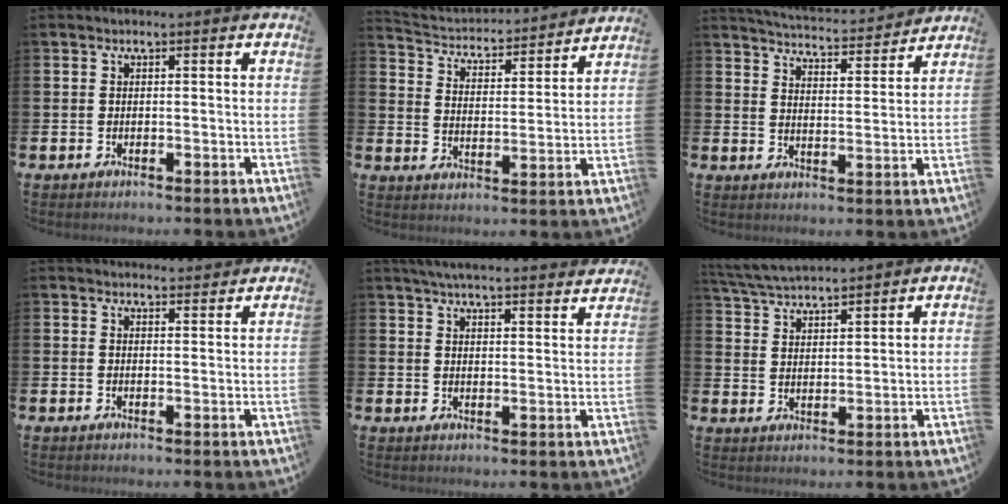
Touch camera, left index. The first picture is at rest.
{"total": 3.6, "force": [3.4, 1.0, 0.3], "torque": [-0.034, -0.039, 0.050]}
{"total": 4.9, "force": [4.9, 0.3, 0.4], "torque": [-0.023, -0.040, 0.083]}
{"total": 2.1, "force": [2.1, 0.3, -0.1], "torque": [0.008, -0.013, 0.036]}
{"total": 4.8, "force": [4.6, 0.1, 1.1], "torque": [-0.034, -0.023, 0.083]}
{"total": 5.0, "force": [4.9, 0.3, 0.9], "torque": [-0.037, -0.025, 0.088]}